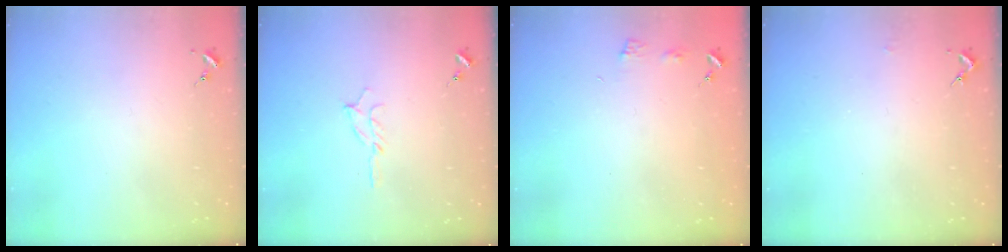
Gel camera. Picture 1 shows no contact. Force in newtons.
{"total": 5.0, "press": 5.0, "slide": 0.6}
{"total": 3.9, "press": 3.9, "slide": 0.4}
{"total": 1.4, "press": 1.4, "slide": 0.1}